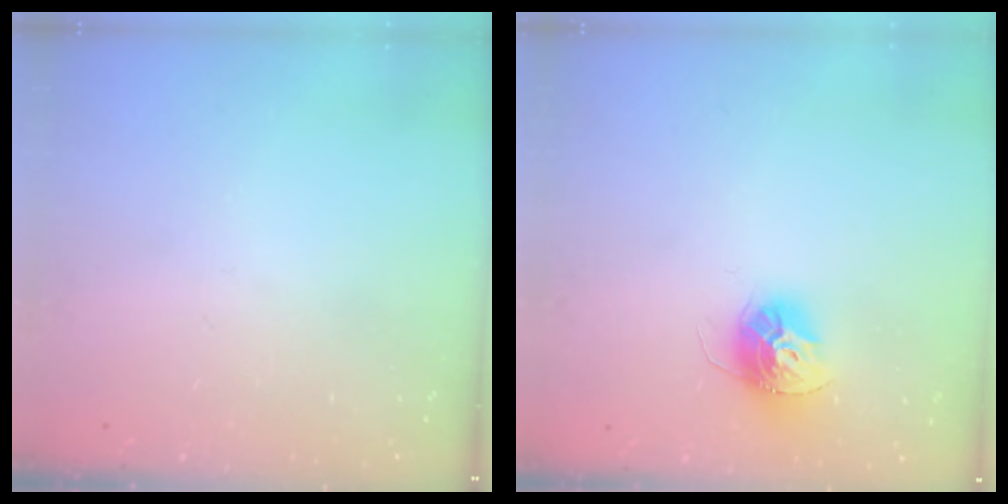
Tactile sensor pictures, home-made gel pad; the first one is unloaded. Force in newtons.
{"total": 11.3, "press": 11.3, "slide": 0.7}